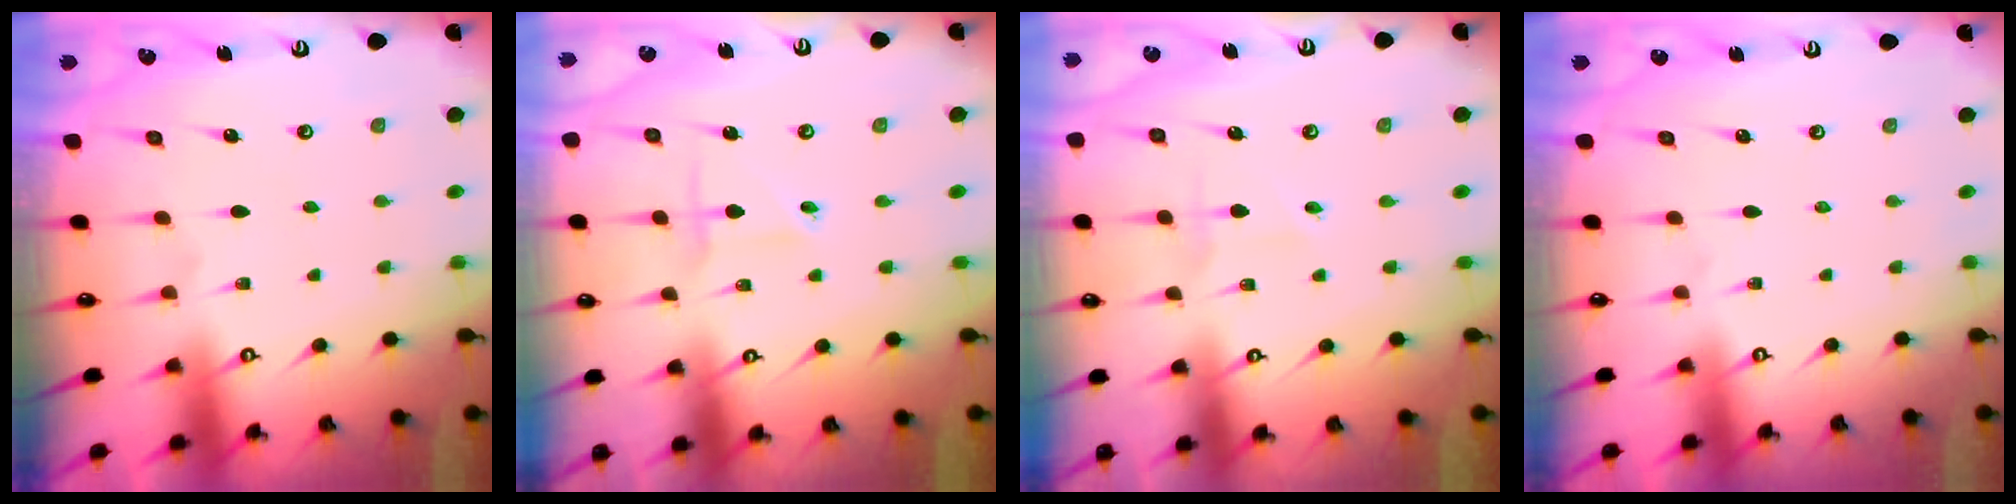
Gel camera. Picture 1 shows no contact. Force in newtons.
{"total": 2.4, "press": 2.4, "slide": 0.2}
{"total": 1.6, "press": 1.5, "slide": 0.7}
{"total": 0.0}